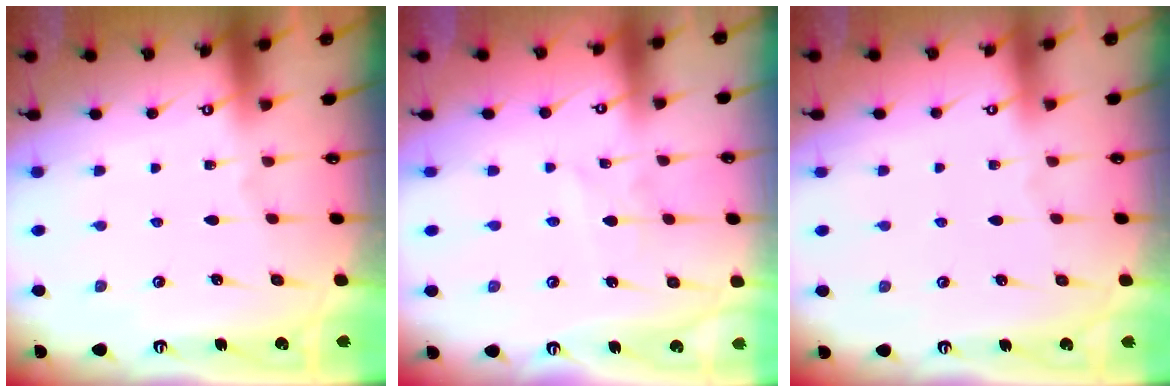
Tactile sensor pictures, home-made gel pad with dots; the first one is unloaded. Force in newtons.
{"total": 1.6, "press": 1.6, "slide": 0.1}
{"total": 0.0}